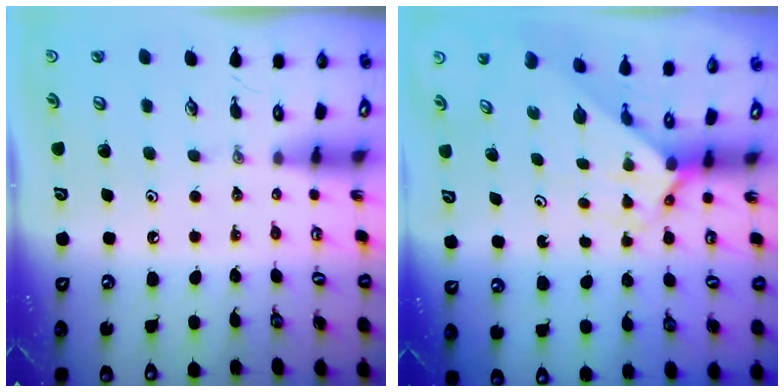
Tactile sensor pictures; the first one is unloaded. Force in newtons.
{"total": 1.6, "press": 1.6, "slide": 0.1}